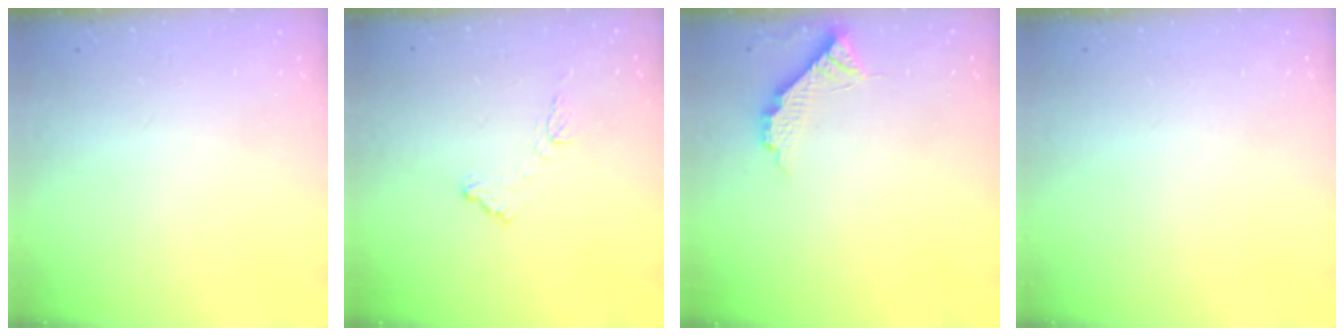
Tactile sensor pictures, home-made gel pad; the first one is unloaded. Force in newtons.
{"total": 10.3, "press": 10.3, "slide": 0.4}
{"total": 7.4, "press": 7.4, "slide": 0.7}
{"total": 0.0}